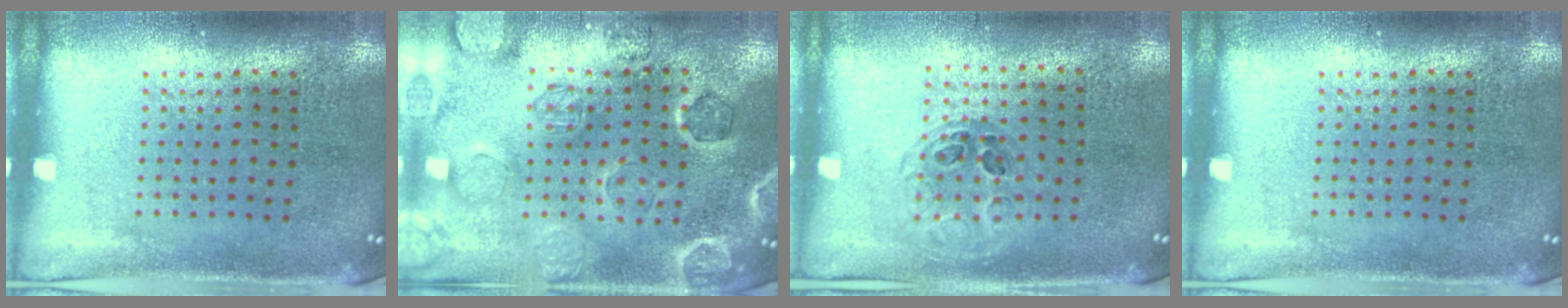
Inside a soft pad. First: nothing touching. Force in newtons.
{"total": 1.7, "press": 1.7, "slide": 0.2}
{"total": 0.9, "press": 0.8, "slide": 0.4}
{"total": 0.0}